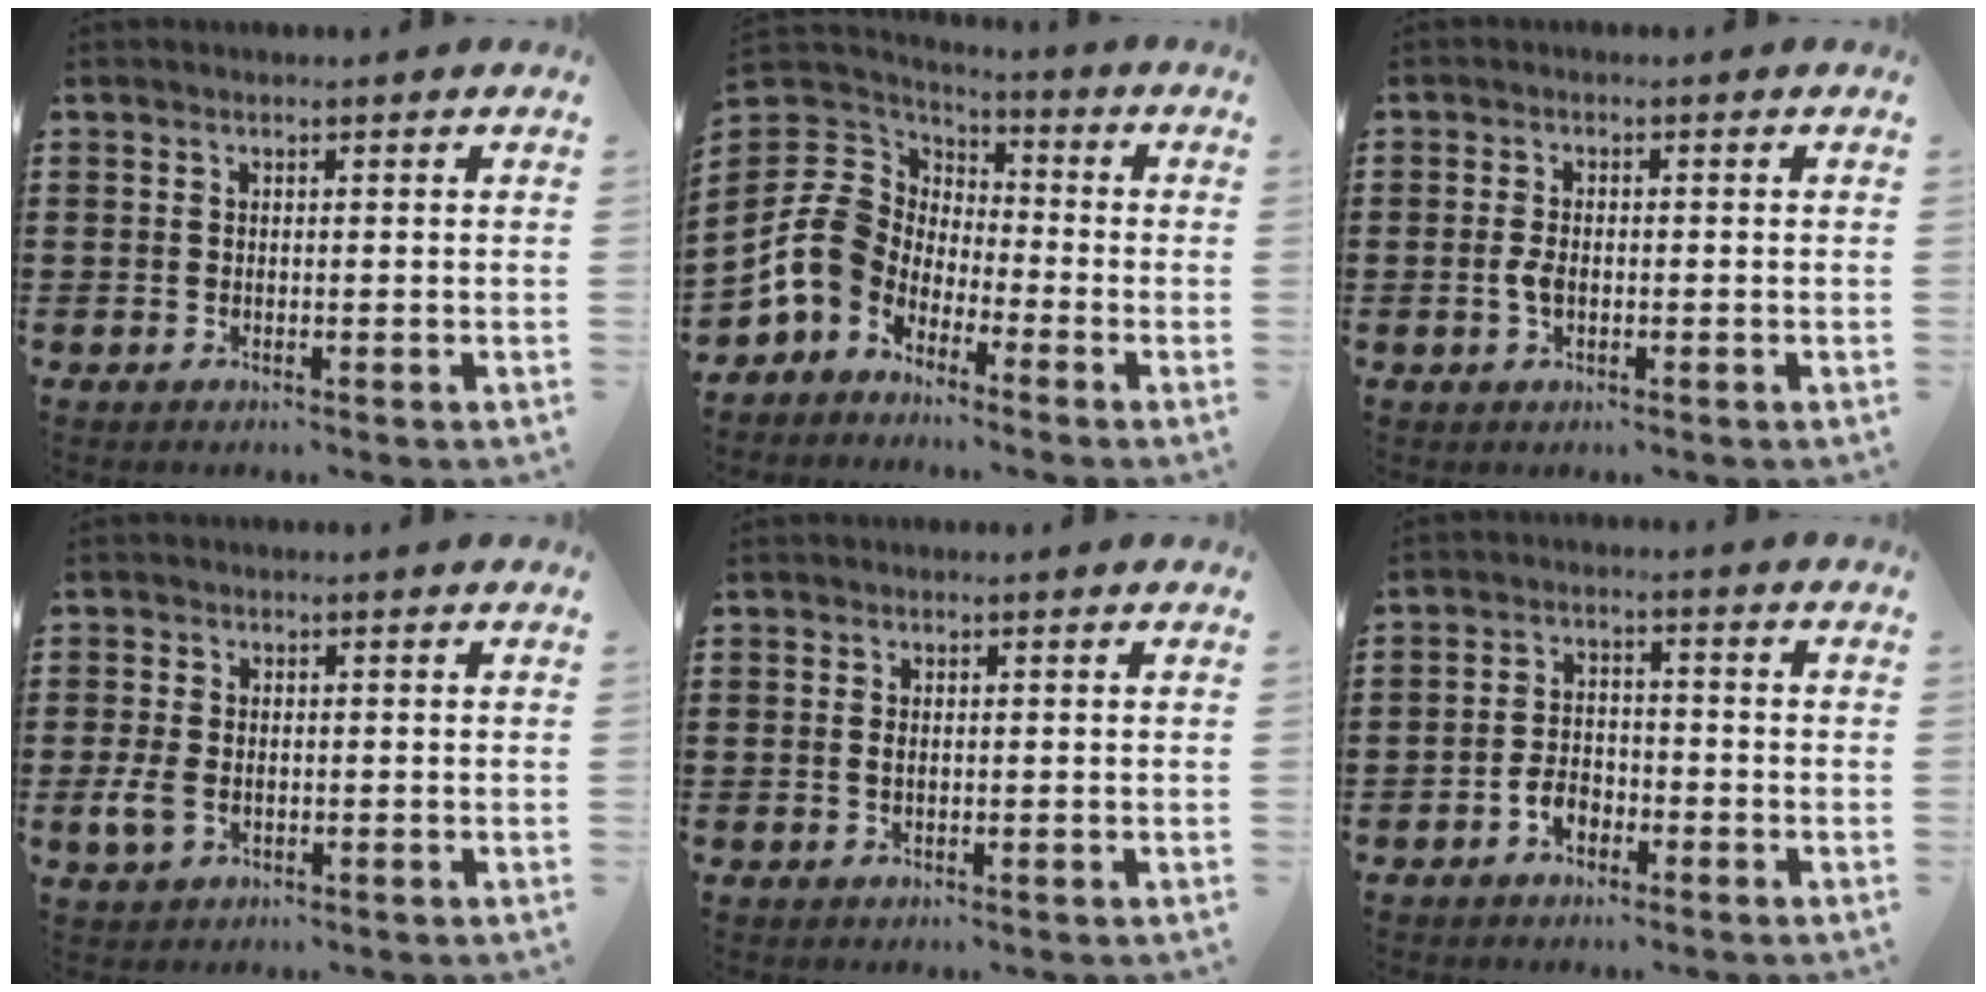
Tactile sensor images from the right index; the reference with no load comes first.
{"total": 8.5, "force": [-2.9, 7.1, 3.6], "torque": [-0.130, 0.000, -0.062]}
{"total": 2.6, "force": [-0.5, 1.2, 2.2], "torque": [-0.056, -0.007, -0.011]}
{"total": 3.1, "force": [-0.8, 2.1, 2.1], "torque": [-0.063, -0.007, -0.019]}
{"total": 1.0, "force": [0.0, 0.5, 0.9], "torque": [-0.019, 0.003, -0.001]}
{"total": 3.9, "force": [-2.3, 2.4, 2.0], "torque": [-0.048, 0.001, -0.045]}